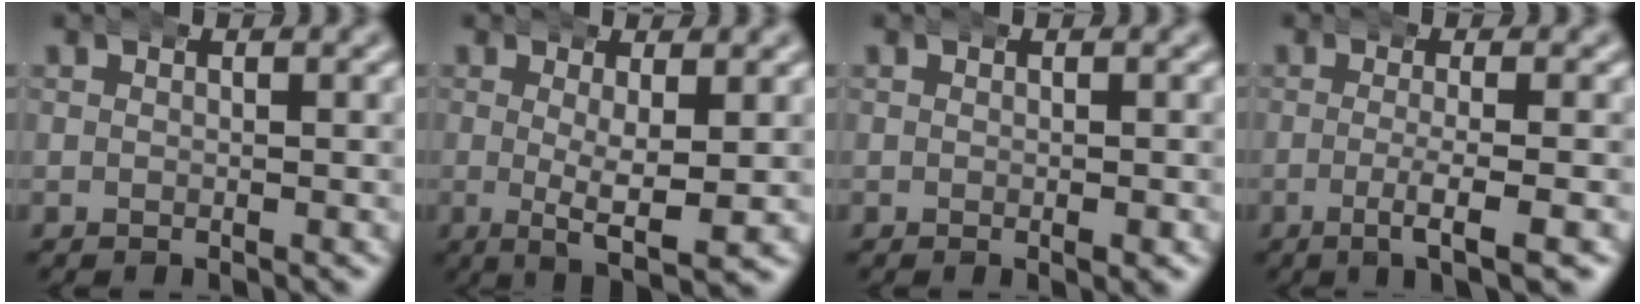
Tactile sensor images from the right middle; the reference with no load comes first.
{"total": 6.0, "force": [-1.0, 1.9, 5.6], "torque": [-0.091, -0.020, -0.004]}
{"total": 0.7, "force": [-0.1, 0.2, 0.6], "torque": [-0.009, 0.003, -0.004]}
{"total": 4.1, "force": [-1.7, 0.2, 3.7], "torque": [-0.067, -0.009, -0.028]}